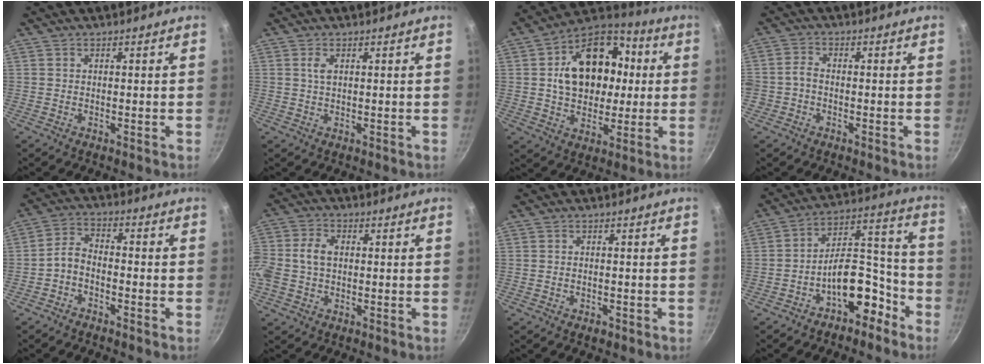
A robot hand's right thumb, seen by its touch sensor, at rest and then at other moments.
{"total": 1.7, "force": [0.6, 0.8, 1.4], "torque": [-0.028, -0.002, 0.012]}
{"total": 20.1, "force": [2.7, 14.7, 13.5], "torque": [-0.177, 0.030, 0.036]}
{"total": 2.7, "force": [-1.1, 2.0, 1.3], "torque": [-0.023, 0.018, -0.025]}
{"total": 4.4, "force": [-2.5, 2.3, 2.7], "torque": [-0.055, 0.038, -0.057]}
{"total": 8.5, "force": [0.1, 6.1, 6.0], "torque": [-0.122, 0.020, -0.010]}
{"total": 1.4, "force": [-0.8, 0.8, 0.8], "torque": [-0.015, 0.002, -0.011]}
{"total": 12.7, "force": [-7.0, 6.7, 8.2], "torque": [-0.077, 0.099, -0.106]}